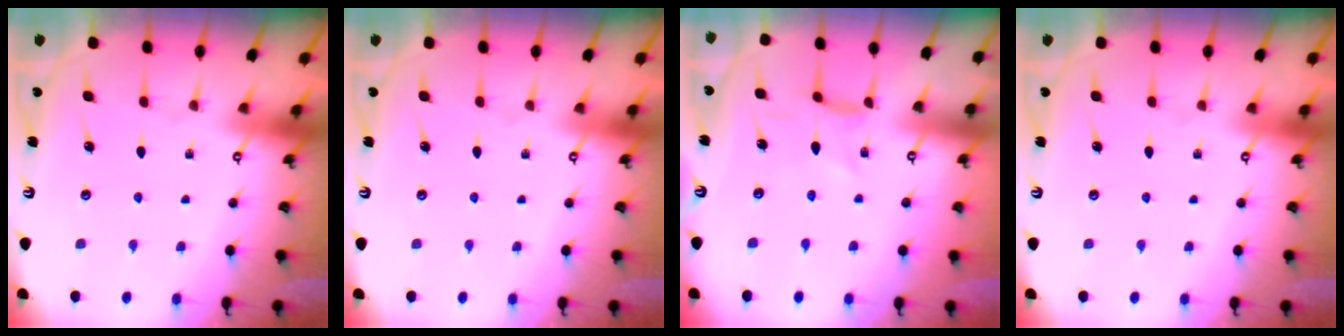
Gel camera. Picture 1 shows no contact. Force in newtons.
{"total": 0.0}
{"total": 0.0}
{"total": 0.0}